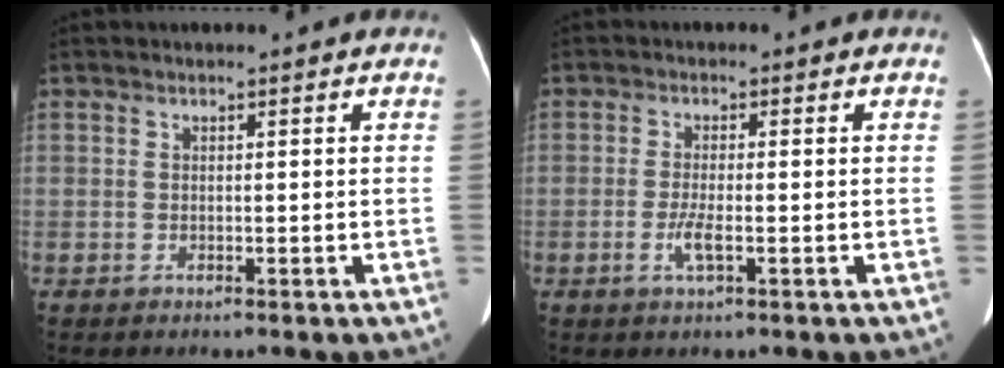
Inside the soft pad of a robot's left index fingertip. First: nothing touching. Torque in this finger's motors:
{"motor_torque": [0.19, 0.09, 0.09, 0.02]}